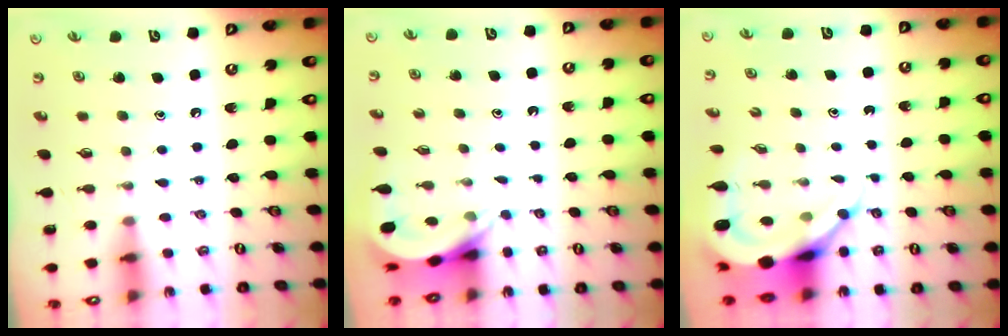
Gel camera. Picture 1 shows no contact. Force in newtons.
{"total": 4.7, "press": 4.7, "slide": 0.3}
{"total": 9.5, "press": 9.4, "slide": 1.1}